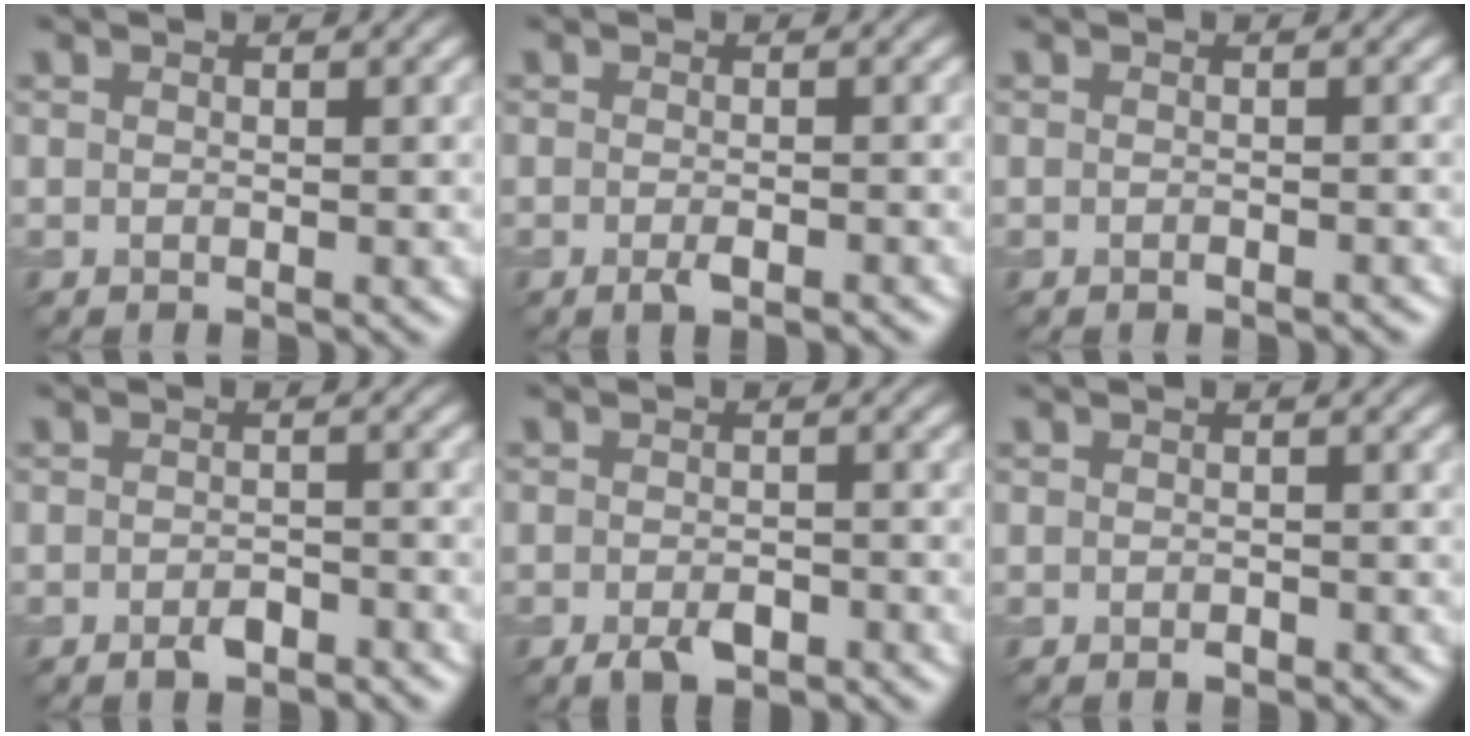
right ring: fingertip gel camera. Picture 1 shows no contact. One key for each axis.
{"total": 1.6, "fx": -0.9, "fy": 0.3, "fz": 1.3, "tx": -0.021, "ty": -0.003, "tz": -0.016}
{"total": 0.6, "fx": -0.4, "fy": 0.2, "fz": 0.3, "tx": -0.005, "ty": 0.000, "tz": -0.006}
{"total": 1.9, "fx": -1.4, "fy": 0.8, "fz": 1.0, "tx": -0.017, "ty": 0.002, "tz": -0.025}
{"total": 2.6, "fx": -1.6, "fy": 1.2, "fz": 1.6, "tx": -0.027, "ty": -0.002, "tz": -0.028}
{"total": 0.6, "fx": -0.4, "fy": 0.3, "fz": 0.3, "tx": -0.005, "ty": -0.001, "tz": -0.006}